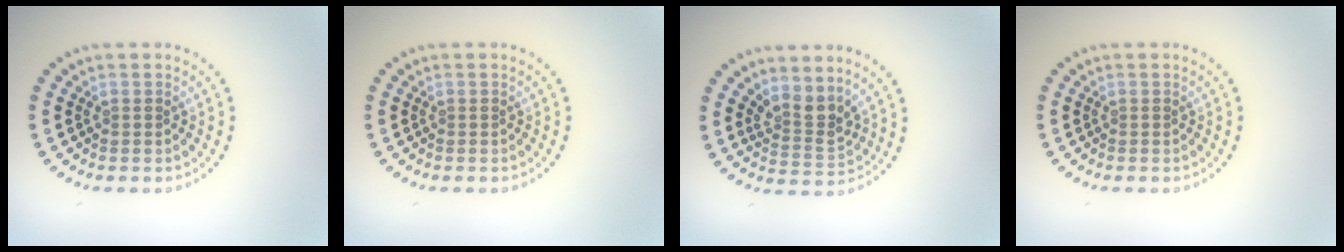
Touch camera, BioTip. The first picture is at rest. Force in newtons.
{"total": 0.0}
{"total": 2.7, "press": 2.0, "slide": 1.8}
{"total": 0.0}